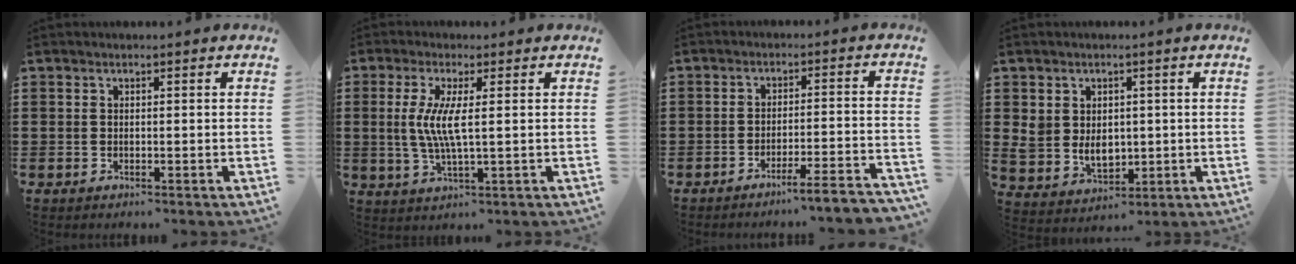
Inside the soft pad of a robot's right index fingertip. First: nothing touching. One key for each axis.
{"total": 5.8, "fx": 0.5, "fy": 0.6, "fz": 5.7, "tx": -0.123, "ty": -0.011, "tz": 0.003}
{"total": 4.6, "fx": -4.1, "fy": -0.6, "fz": 2.0, "tx": -0.033, "ty": -0.016, "tz": -0.079}
{"total": 5.1, "fx": 0.5, "fy": 4.4, "fz": 2.5, "tx": -0.054, "ty": 0.009, "tz": 0.010}